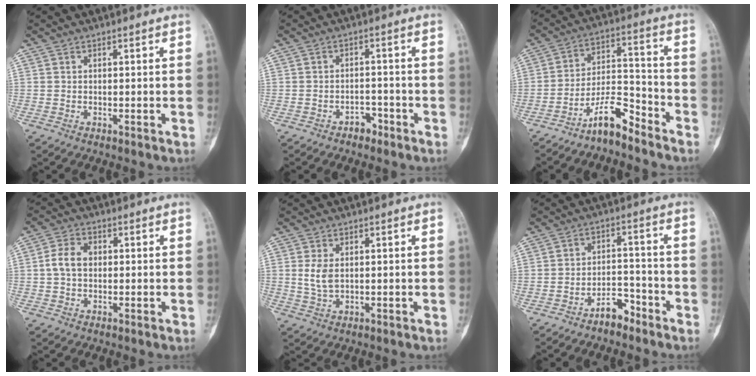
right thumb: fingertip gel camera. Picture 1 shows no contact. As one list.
[{"total": 2.8, "force": [-2.0, 1.7, 1.0], "torque": [-0.006, 0.018, -0.030]}, {"total": 9.0, "force": [-7.2, 2.4, 4.8], "torque": [-0.084, 0.076, -0.134]}, {"total": 5.1, "force": [0.3, 3.6, 3.5], "torque": [-0.068, 0.014, -0.001]}, {"total": 4.0, "force": [0.6, 2.3, 3.1], "torque": [-0.065, -0.004, 0.016]}, {"total": 5.1, "force": [-3.9, 2.4, 2.3], "torque": [-0.022, 0.041, -0.066]}]